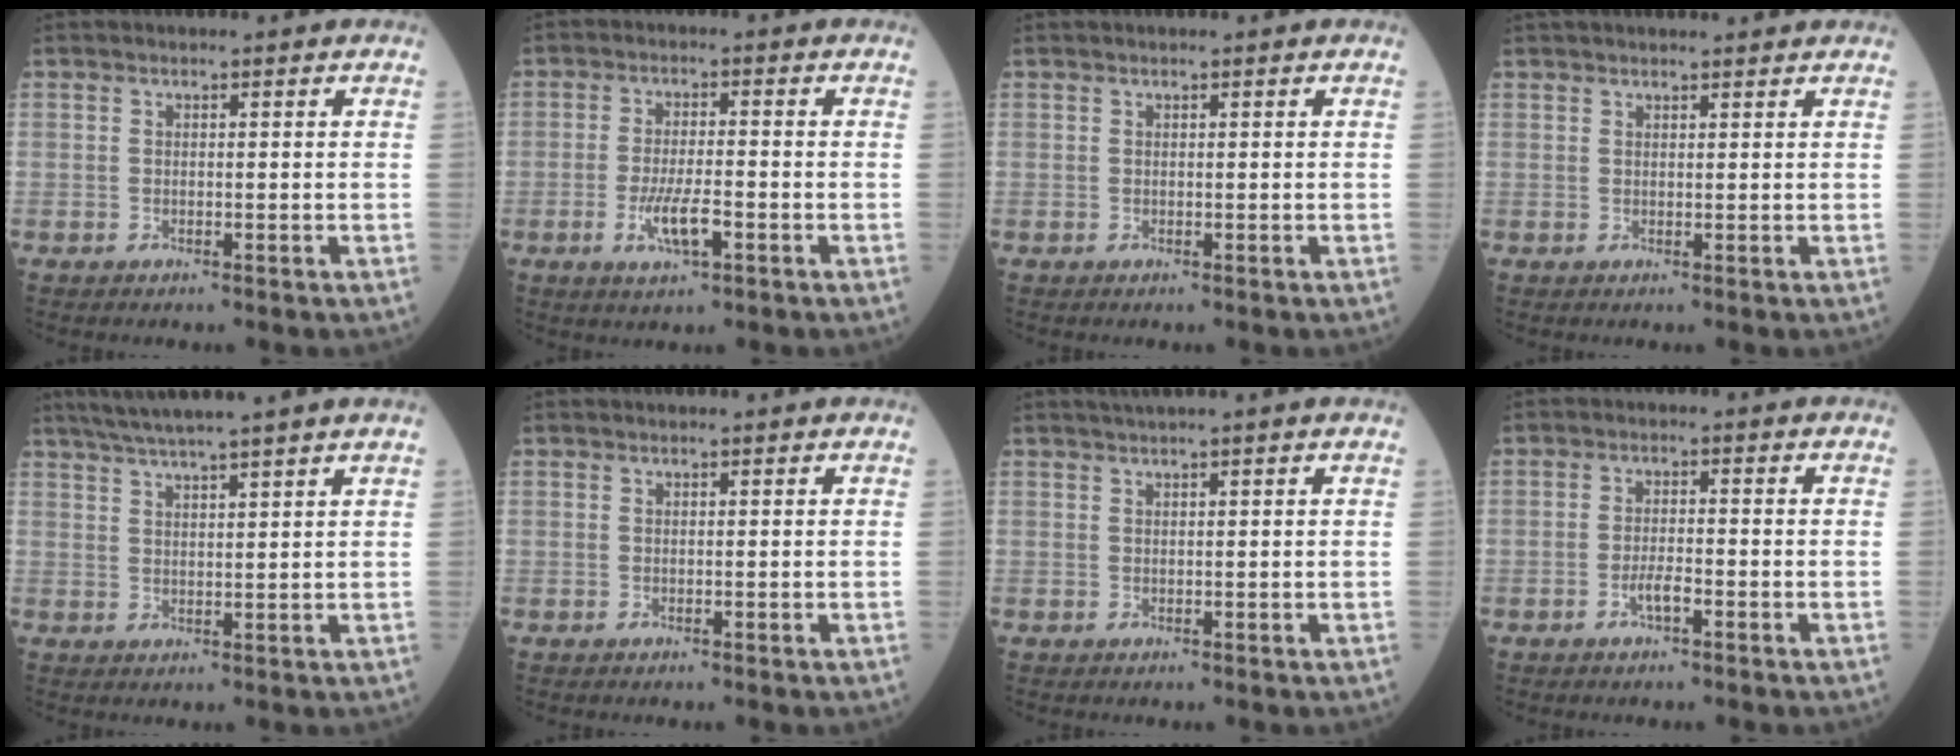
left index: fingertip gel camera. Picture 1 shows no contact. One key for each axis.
{"total": 5.3, "fx": -2.1, "fy": 1.0, "fz": 4.8, "tx": -0.098, "ty": -0.006, "tz": -0.038}
{"total": 0.0}
{"total": 7.1, "fx": 6.6, "fy": 0.7, "fz": 2.6, "tx": -0.034, "ty": 0.034, "tz": 0.086}
{"total": 8.8, "fx": 7.4, "fy": -1.4, "fz": 4.6, "tx": -0.076, "ty": 0.018, "tz": 0.110}
{"total": 0.6, "fx": 0.6, "fy": 0.0, "fz": 0.2, "tx": -0.005, "ty": 0.008, "tz": 0.010}
{"total": 2.2, "fx": 1.7, "fy": -0.8, "fz": 1.1, "tx": -0.017, "ty": 0.008, "tz": 0.035}
{"total": 2.5, "fx": -1.3, "fy": 0.4, "fz": 2.0, "tx": -0.039, "ty": 0.001, "tz": -0.026}